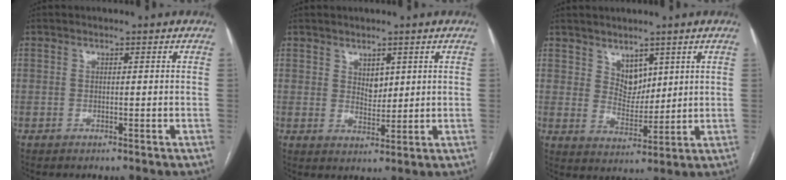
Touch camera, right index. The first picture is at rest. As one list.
[{"total": 2.9, "force": [1.4, 1.9, 1.8], "torque": [-0.030, -0.003, 0.031]}, {"total": 4.7, "force": [2.9, 3.0, 2.1], "torque": [-0.033, -0.004, 0.062]}]